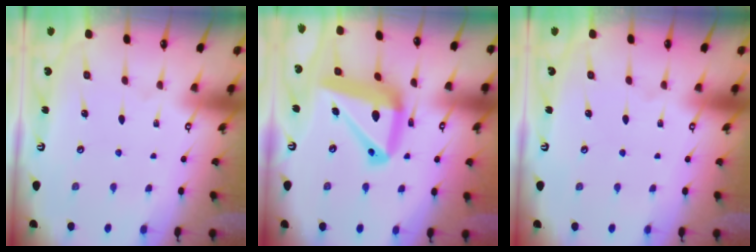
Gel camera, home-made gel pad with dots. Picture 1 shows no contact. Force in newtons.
{"total": 18.6, "press": 18.5, "slide": 2.0}
{"total": 0.0}